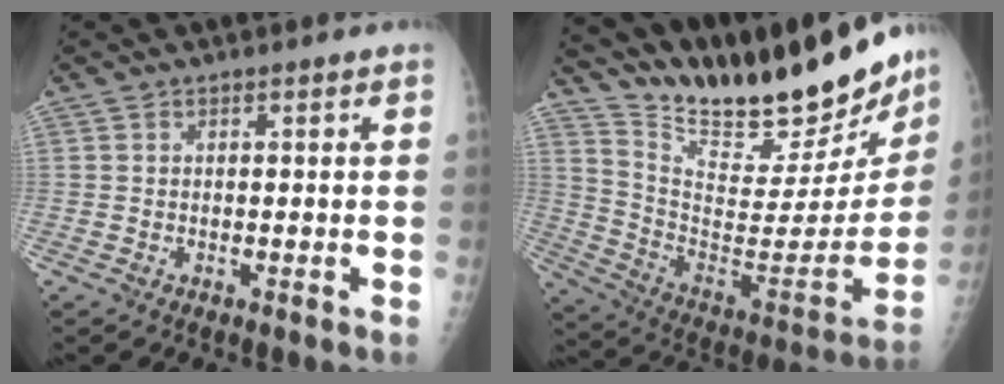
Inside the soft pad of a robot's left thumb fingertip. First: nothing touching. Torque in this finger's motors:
{"motor_torque": [0.50, 0.04, 0.57, -1.95, 0.11]}